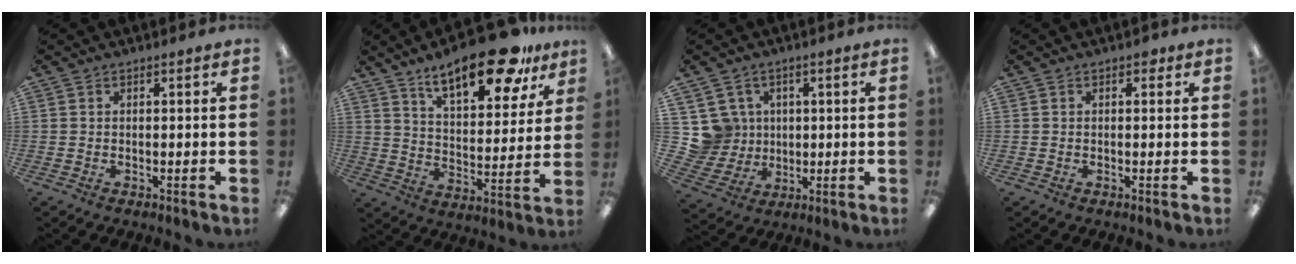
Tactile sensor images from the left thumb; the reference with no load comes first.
{"total": 19.1, "force": [13.6, 6.9, 11.5], "torque": [-0.169, -0.078, 0.223]}
{"total": 8.7, "force": [2.8, 8.1, 0.8], "torque": [-0.043, -0.013, 0.063]}
{"total": 0.9, "force": [0.4, 0.6, 0.5], "torque": [-0.004, 0.000, 0.005]}